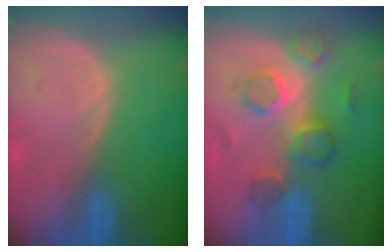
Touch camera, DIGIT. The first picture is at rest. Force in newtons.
{"total": 7.8, "press": 7.4, "slide": 2.4}